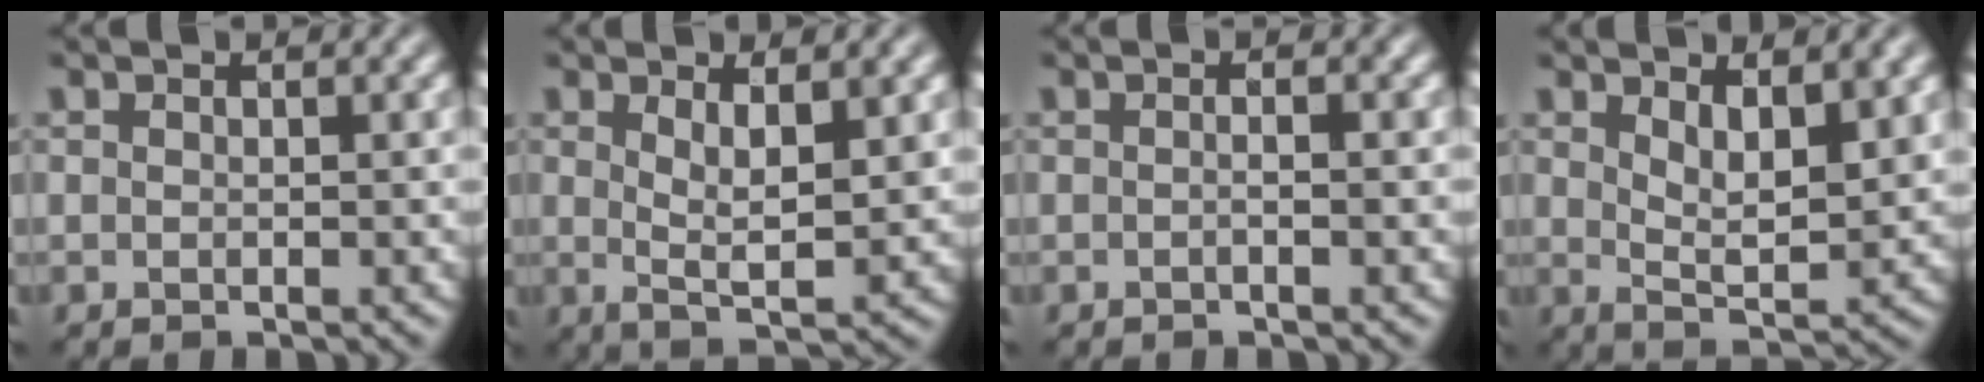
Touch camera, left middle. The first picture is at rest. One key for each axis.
{"total": 3.6, "fx": 0.9, "fy": 0.8, "fz": 3.4, "tx": -0.062, "ty": -0.012, "tz": 0.017}
{"total": 1.3, "fx": 0.1, "fy": 0.3, "fz": 1.3, "tx": -0.002, "ty": -0.004, "tz": -0.014}
{"total": 4.0, "fx": 1.8, "fy": 1.2, "fz": 3.4, "tx": -0.063, "ty": -0.017, "tz": 0.033}